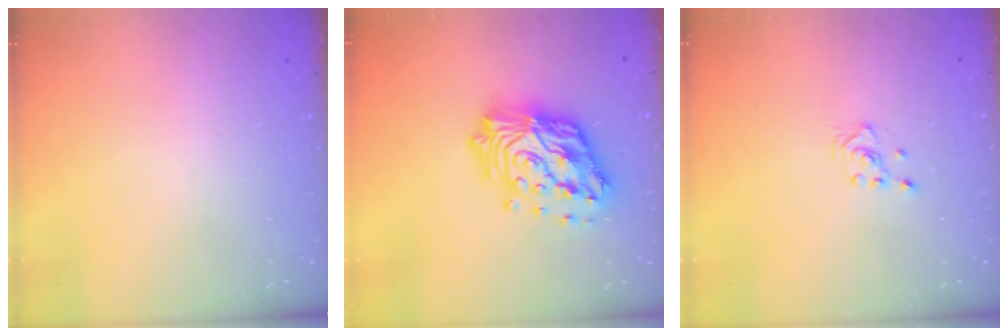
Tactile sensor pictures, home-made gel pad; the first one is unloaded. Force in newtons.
{"total": 19.2, "press": 19.1, "slide": 1.8}
{"total": 1.6, "press": 1.5, "slide": 0.2}